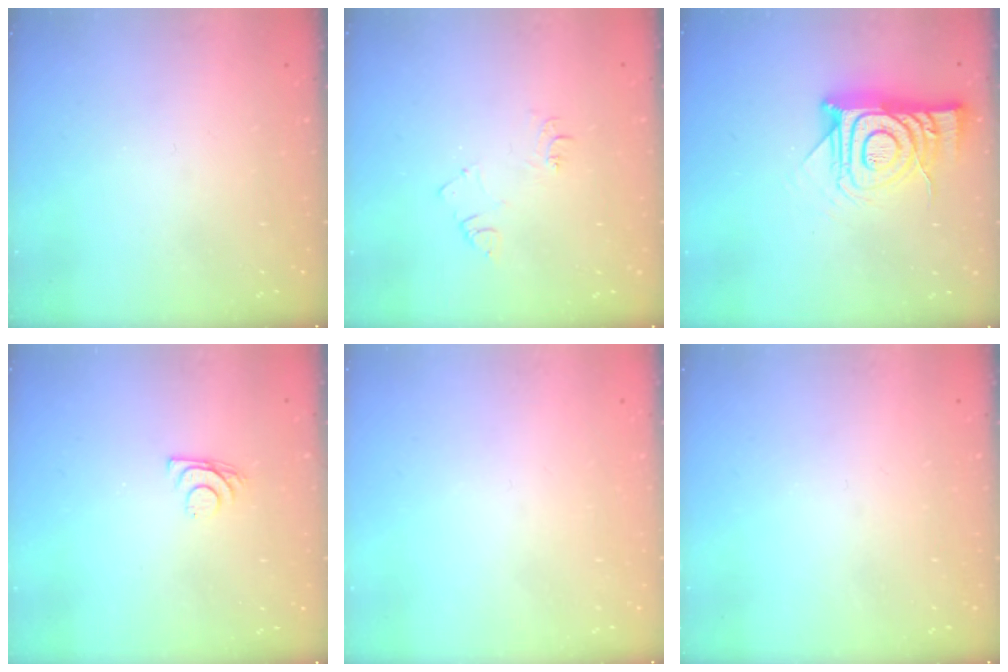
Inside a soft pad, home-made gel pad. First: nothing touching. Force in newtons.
{"total": 6.7, "press": 6.7, "slide": 0.8}
{"total": 16.1, "press": 16.1, "slide": 1.3}
{"total": 7.2, "press": 7.2, "slide": 0.6}
{"total": 1.8, "press": 1.7, "slide": 0.1}
{"total": 0.0}